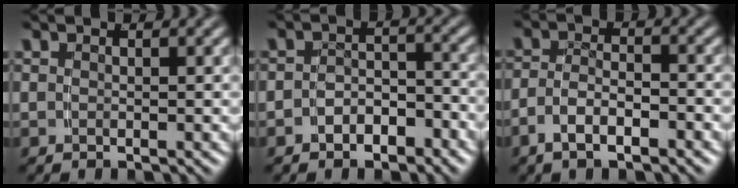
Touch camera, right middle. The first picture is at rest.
{"total": 3.4, "force": [-2.5, 2.0, 1.0], "torque": [-0.011, -0.003, -0.046]}
{"total": 3.1, "force": [-2.0, 1.3, 2.0], "torque": [-0.037, -0.006, -0.035]}